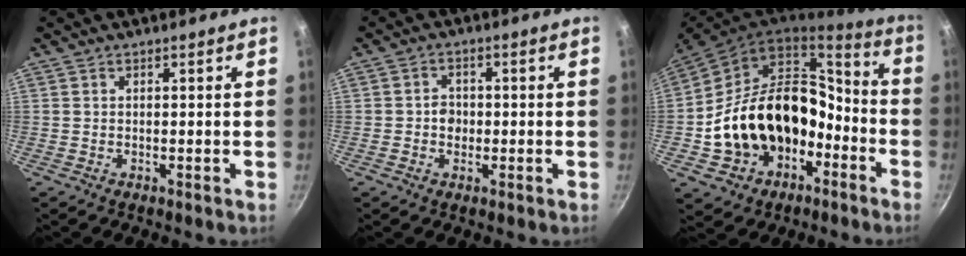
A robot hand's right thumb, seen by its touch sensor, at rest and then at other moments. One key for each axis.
{"total": 2.9, "fx": -0.4, "fy": 2.5, "fz": 1.4, "tx": -0.005, "ty": 0.009, "tz": -0.008}
{"total": 22.7, "fx": -5.4, "fy": 16.8, "fz": 14.3, "tx": -0.217, "ty": 0.077, "tz": -0.070}